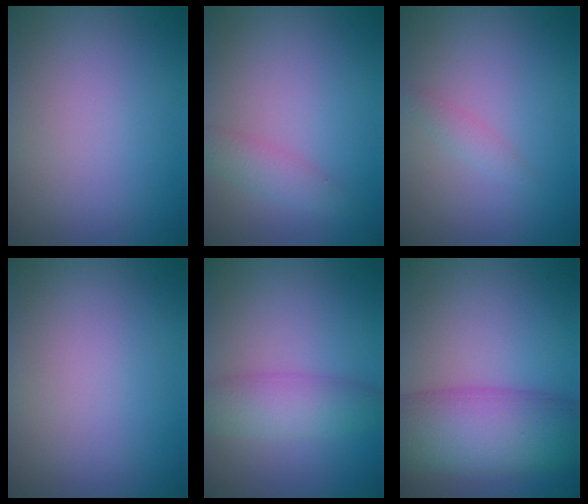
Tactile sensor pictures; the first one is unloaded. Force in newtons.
{"total": 2.2, "press": 2.2, "slide": 0.1}
{"total": 1.2, "press": 1.2, "slide": 0.0}
{"total": 0.0}
{"total": 4.5, "press": 4.5, "slide": 0.0}
{"total": 10.8, "press": 10.8, "slide": 0.4}